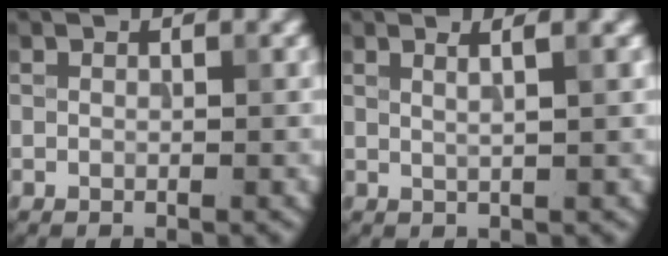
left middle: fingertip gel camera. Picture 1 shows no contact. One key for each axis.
{"total": 2.3, "fx": 1.1, "fy": 0.4, "fz": 1.9, "tx": -0.021, "ty": 0.007, "tz": 0.002}